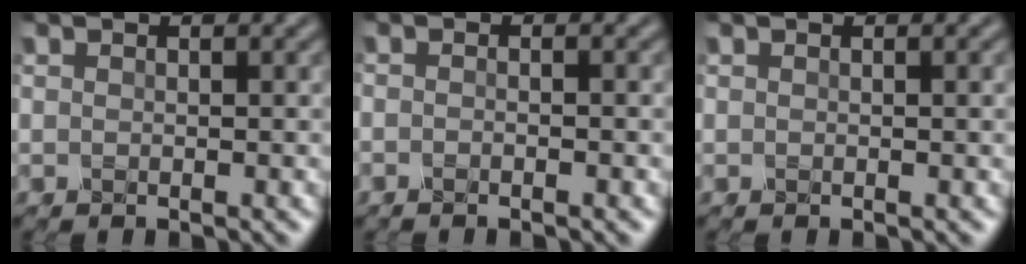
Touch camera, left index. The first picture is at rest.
{"total": 0.8, "force": [-0.6, 0.1, 0.5], "torque": [-0.005, -0.013, -0.020]}
{"total": 1.1, "force": [0.4, 0.3, 1.0], "torque": [-0.013, 0.000, 0.009]}